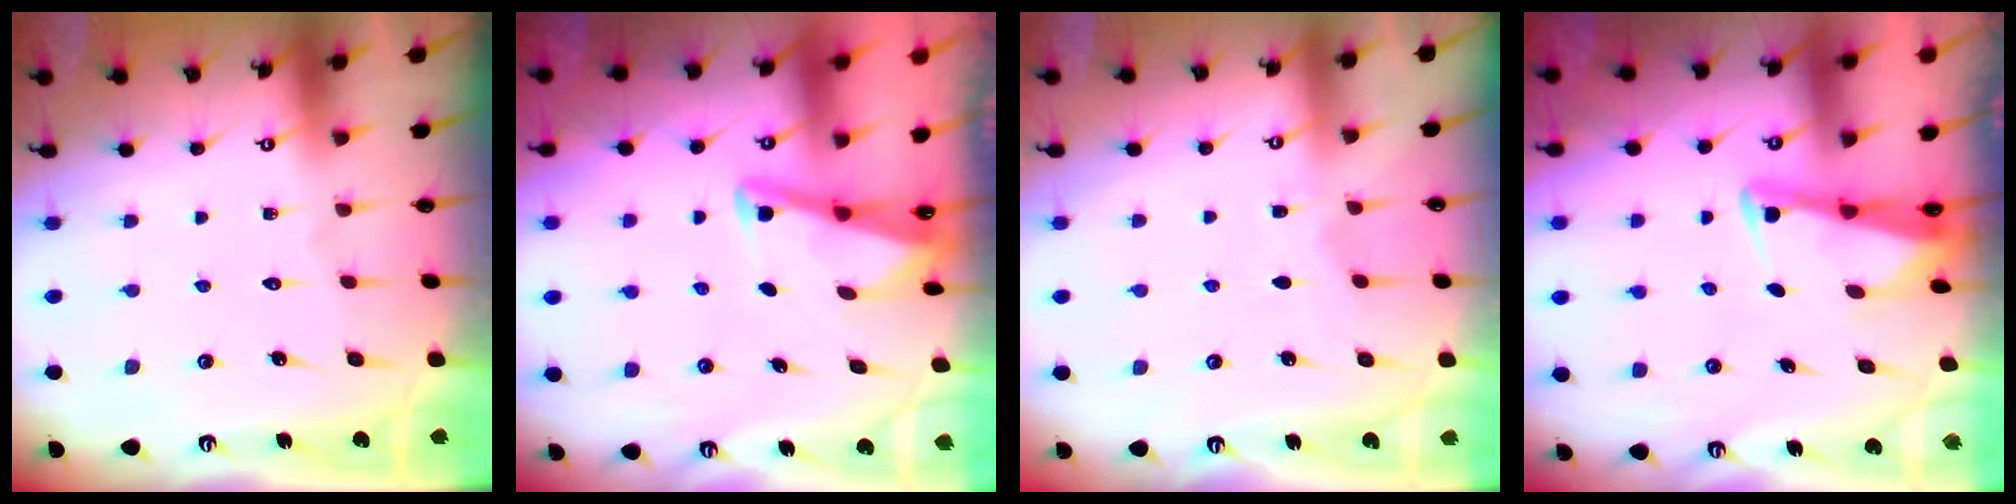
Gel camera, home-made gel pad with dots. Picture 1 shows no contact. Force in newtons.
{"total": 2.9, "press": 2.9, "slide": 0.4}
{"total": 2.9, "press": 2.9, "slide": 0.3}
{"total": 2.9, "press": 2.9, "slide": 0.3}